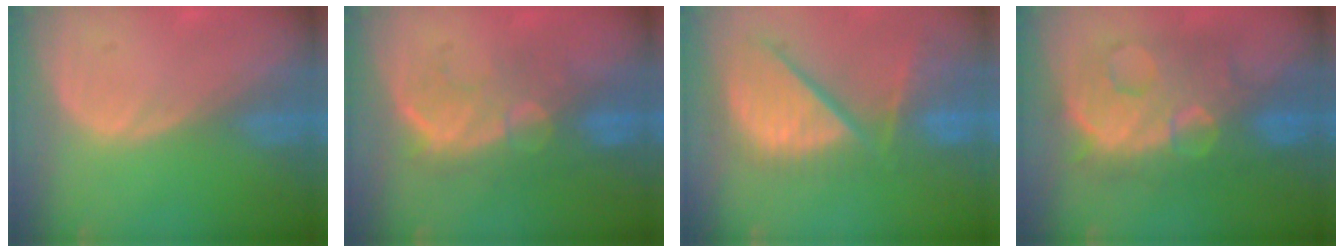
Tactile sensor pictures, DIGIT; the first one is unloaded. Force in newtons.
{"total": 9.4, "press": 8.7, "slide": 3.4}
{"total": 12.7, "press": 10.8, "slide": 6.7}
{"total": 12.2, "press": 12.1, "slide": 1.3}